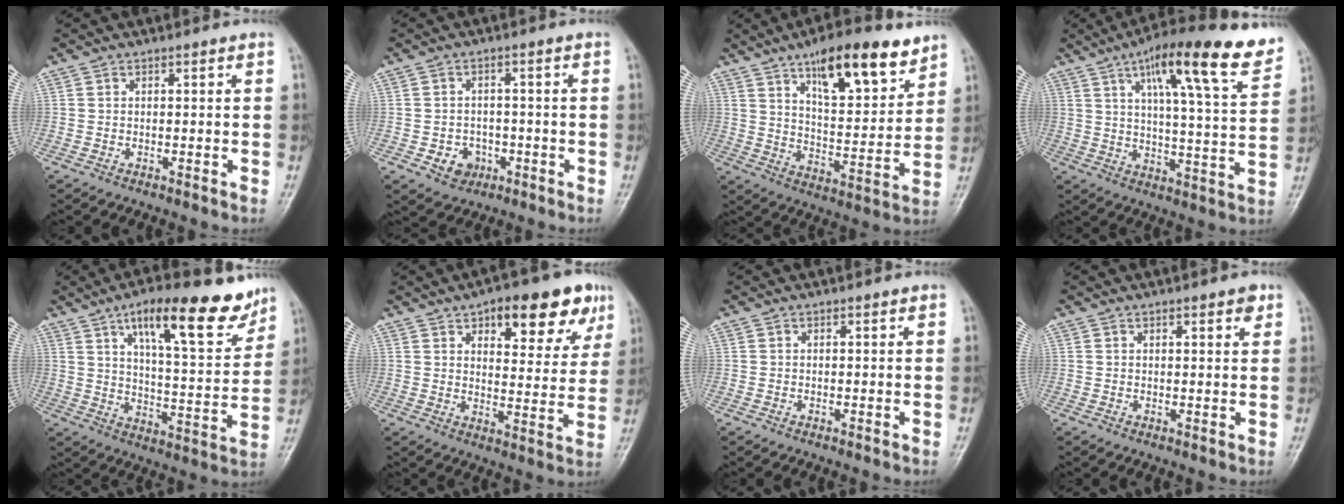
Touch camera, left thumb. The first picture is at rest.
{"total": 4.7, "force": [-1.7, 4.0, 1.7], "torque": [-0.003, 0.011, -0.021]}
{"total": 16.7, "force": [10.6, 5.6, 11.7], "torque": [-0.146, -0.054, 0.171]}
{"total": 19.2, "force": [11.4, 3.7, 15.0], "torque": [-0.201, -0.034, 0.169]}
{"total": 18.2, "force": [11.3, 5.6, 13.0], "torque": [-0.158, -0.053, 0.176]}
{"total": 15.5, "force": [8.5, 6.6, 11.2], "torque": [-0.094, -0.027, 0.113]}
{"total": 0.0}
{"total": 2.4, "force": [1.5, 0.8, 1.8], "torque": [-0.017, -0.005, 0.016]}